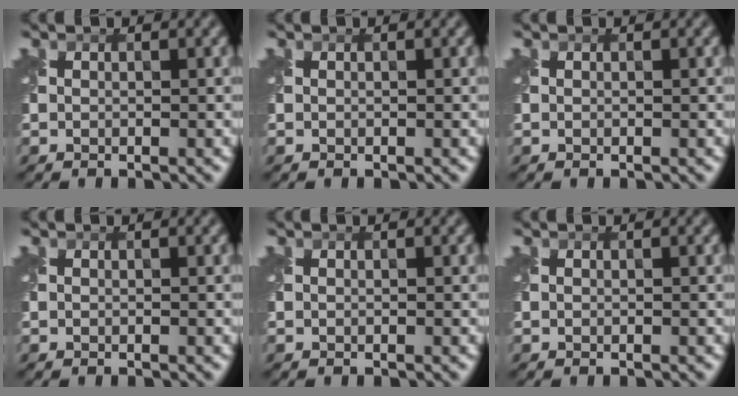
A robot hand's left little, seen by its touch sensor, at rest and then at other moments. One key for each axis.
{"total": 0.0}
{"total": 0.0}
{"total": 0.0}
{"total": 0.0}
{"total": 0.0}